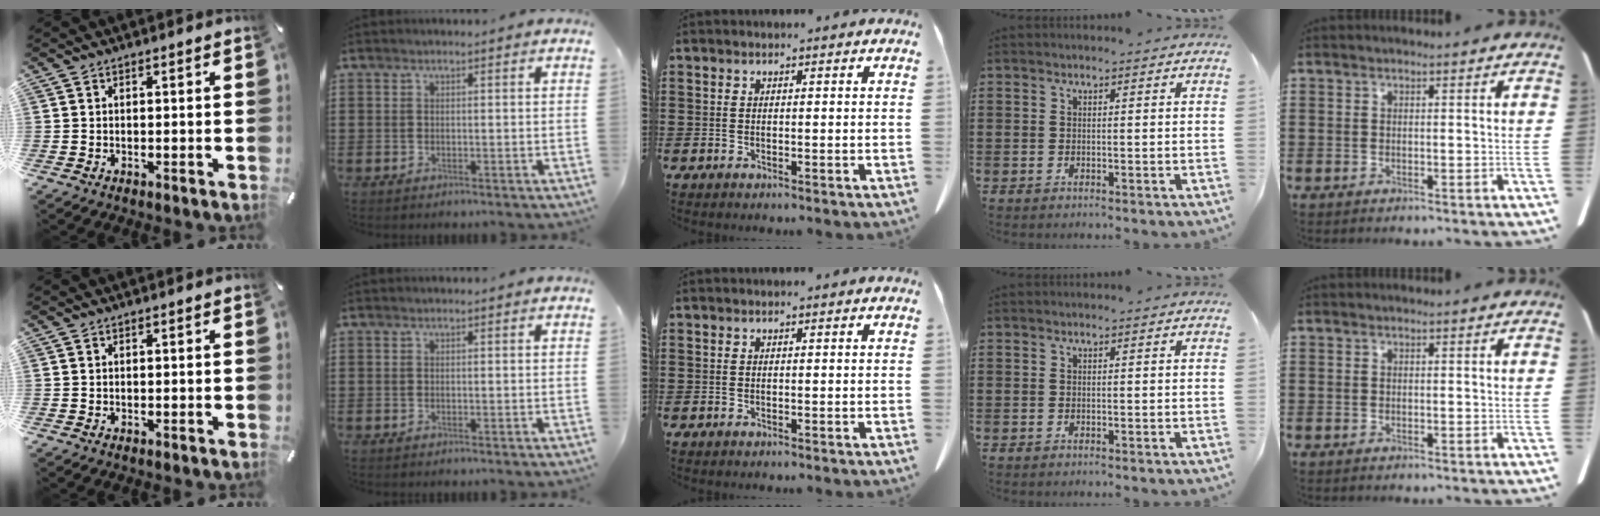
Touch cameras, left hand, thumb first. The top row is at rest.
{}